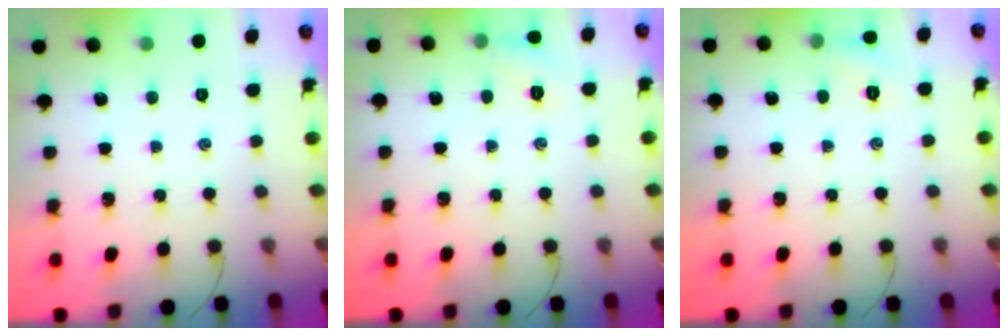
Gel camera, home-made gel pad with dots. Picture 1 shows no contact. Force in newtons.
{"total": 6.1, "press": 5.9, "slide": 1.4}
{"total": 6.3, "press": 6.1, "slide": 1.8}